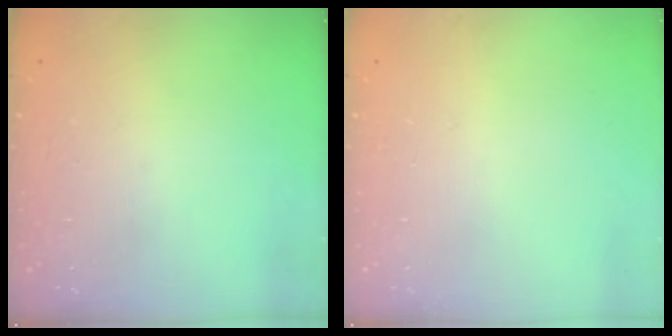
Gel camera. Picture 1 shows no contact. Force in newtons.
{"total": 0.0}